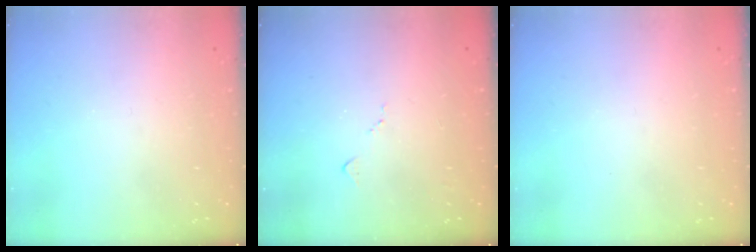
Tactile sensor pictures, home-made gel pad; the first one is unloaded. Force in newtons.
{"total": 5.6, "press": 5.5, "slide": 0.9}
{"total": 0.0}